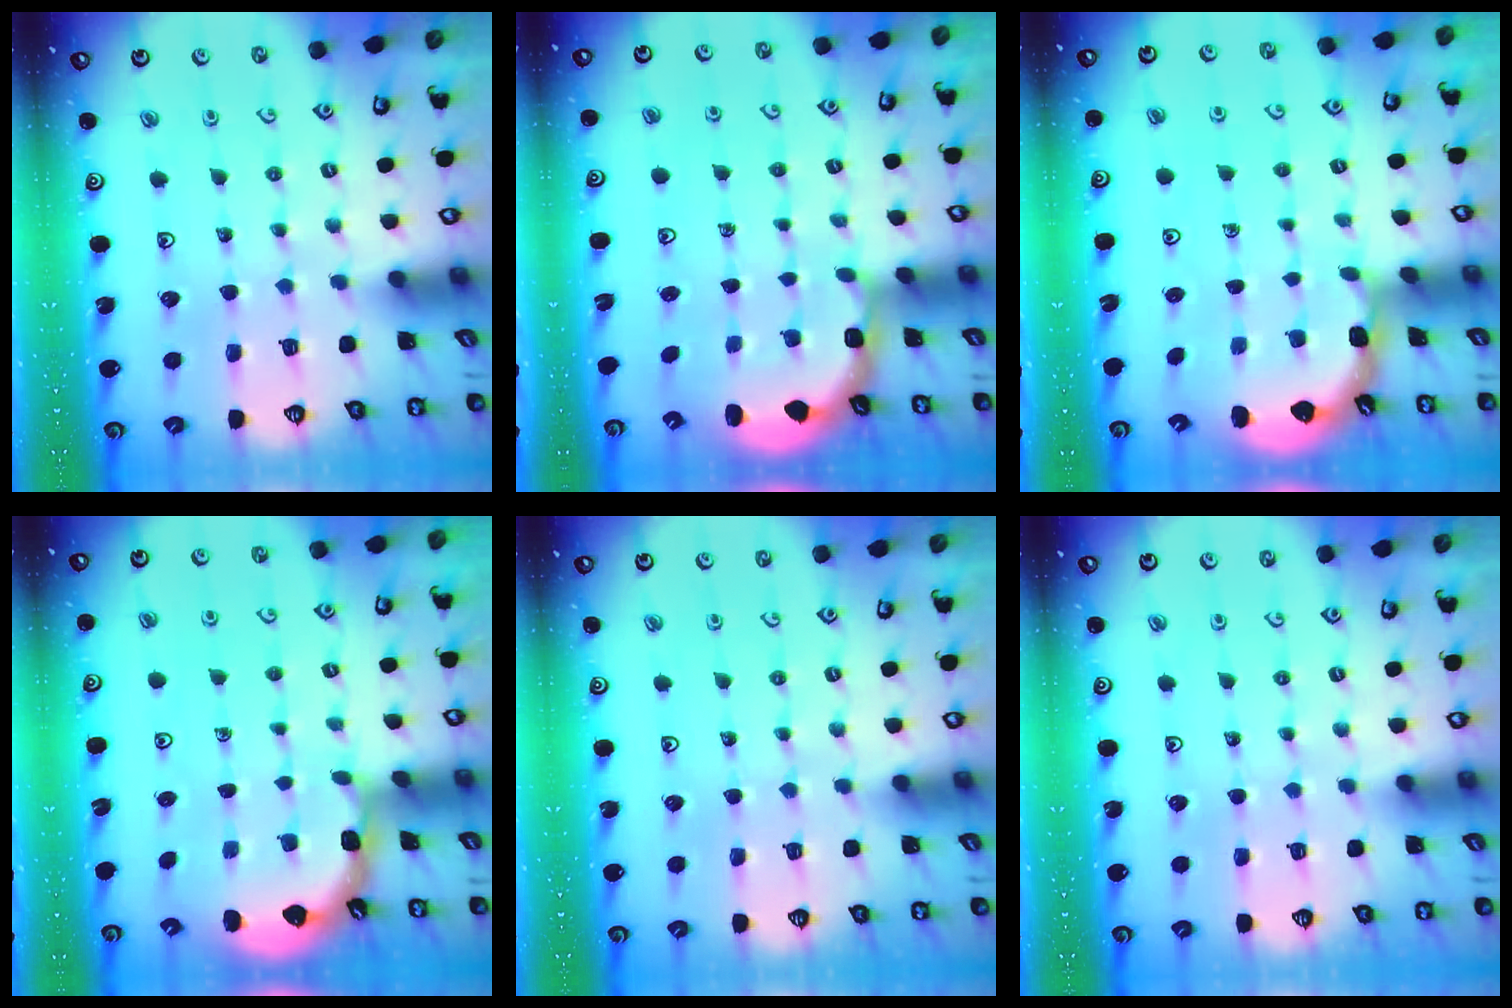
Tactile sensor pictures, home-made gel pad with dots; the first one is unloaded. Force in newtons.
{"total": 3.0, "press": 2.0, "slide": 2.2}
{"total": 2.0, "press": 2.0, "slide": 0.2}
{"total": 2.0, "press": 2.0, "slide": 0.2}
{"total": 0.0}
{"total": 0.0}